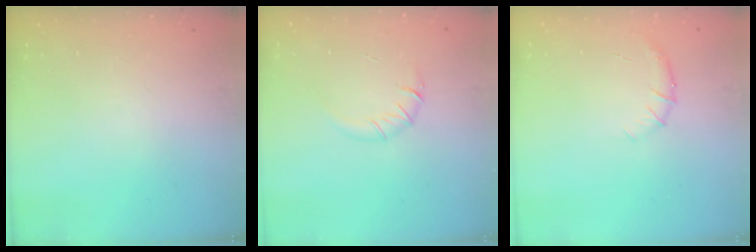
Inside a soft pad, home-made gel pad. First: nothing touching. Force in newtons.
{"total": 4.6, "press": 4.4, "slide": 1.4}
{"total": 6.7, "press": 6.5, "slide": 1.8}